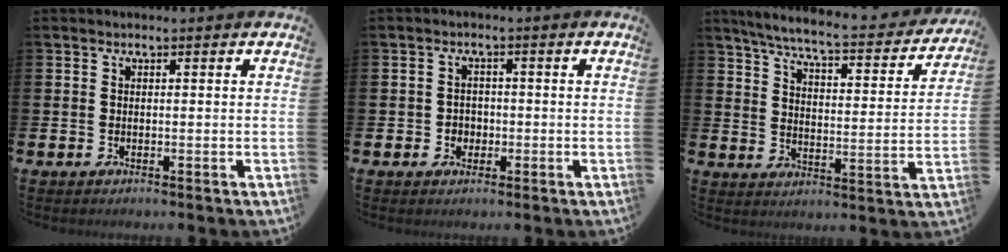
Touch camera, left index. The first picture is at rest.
{"total": 2.0, "force": [-0.5, 1.9, 0.4], "torque": [-0.008, 0.005, -0.015]}
{"total": 6.1, "force": [5.5, 0.5, 2.7], "torque": [-0.071, -0.045, 0.084]}